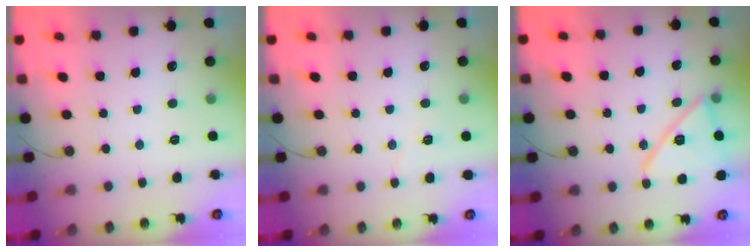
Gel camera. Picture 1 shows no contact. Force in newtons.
{"total": 5.2, "press": 4.7, "slide": 2.1}
{"total": 15.6, "press": 15.6, "slide": 0.8}